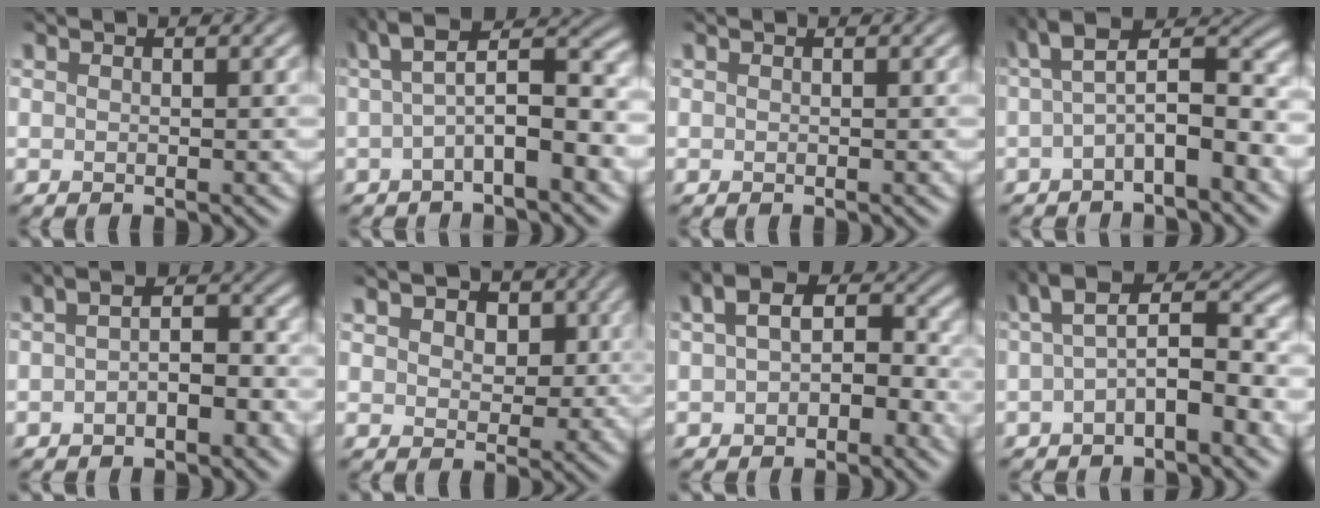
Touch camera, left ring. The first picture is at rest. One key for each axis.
{"total": 6.5, "fx": 0.0, "fy": 2.2, "fz": 6.1, "tx": -0.092, "ty": 0.022, "tz": -0.010}
{"total": 0.0}
{"total": 6.4, "fx": -0.6, "fy": 2.4, "fz": 6.0, "tx": -0.093, "ty": 0.024, "tz": -0.021}
{"total": 3.7, "fx": -1.2, "fy": 1.7, "fz": 3.0, "tx": -0.048, "ty": 0.010, "tz": -0.027}
{"total": 3.8, "fx": 1.6, "fy": 2.7, "fz": 2.2, "tx": -0.034, "ty": -0.002, "tz": 0.011}
{"total": 4.4, "fx": -0.3, "fy": 2.9, "fz": 3.3, "tx": -0.039, "ty": 0.008, "tz": -0.013}
{"total": 5.9, "fx": -0.8, "fy": 2.4, "fz": 5.3, "tx": -0.083, "ty": 0.022, "tz": -0.024}